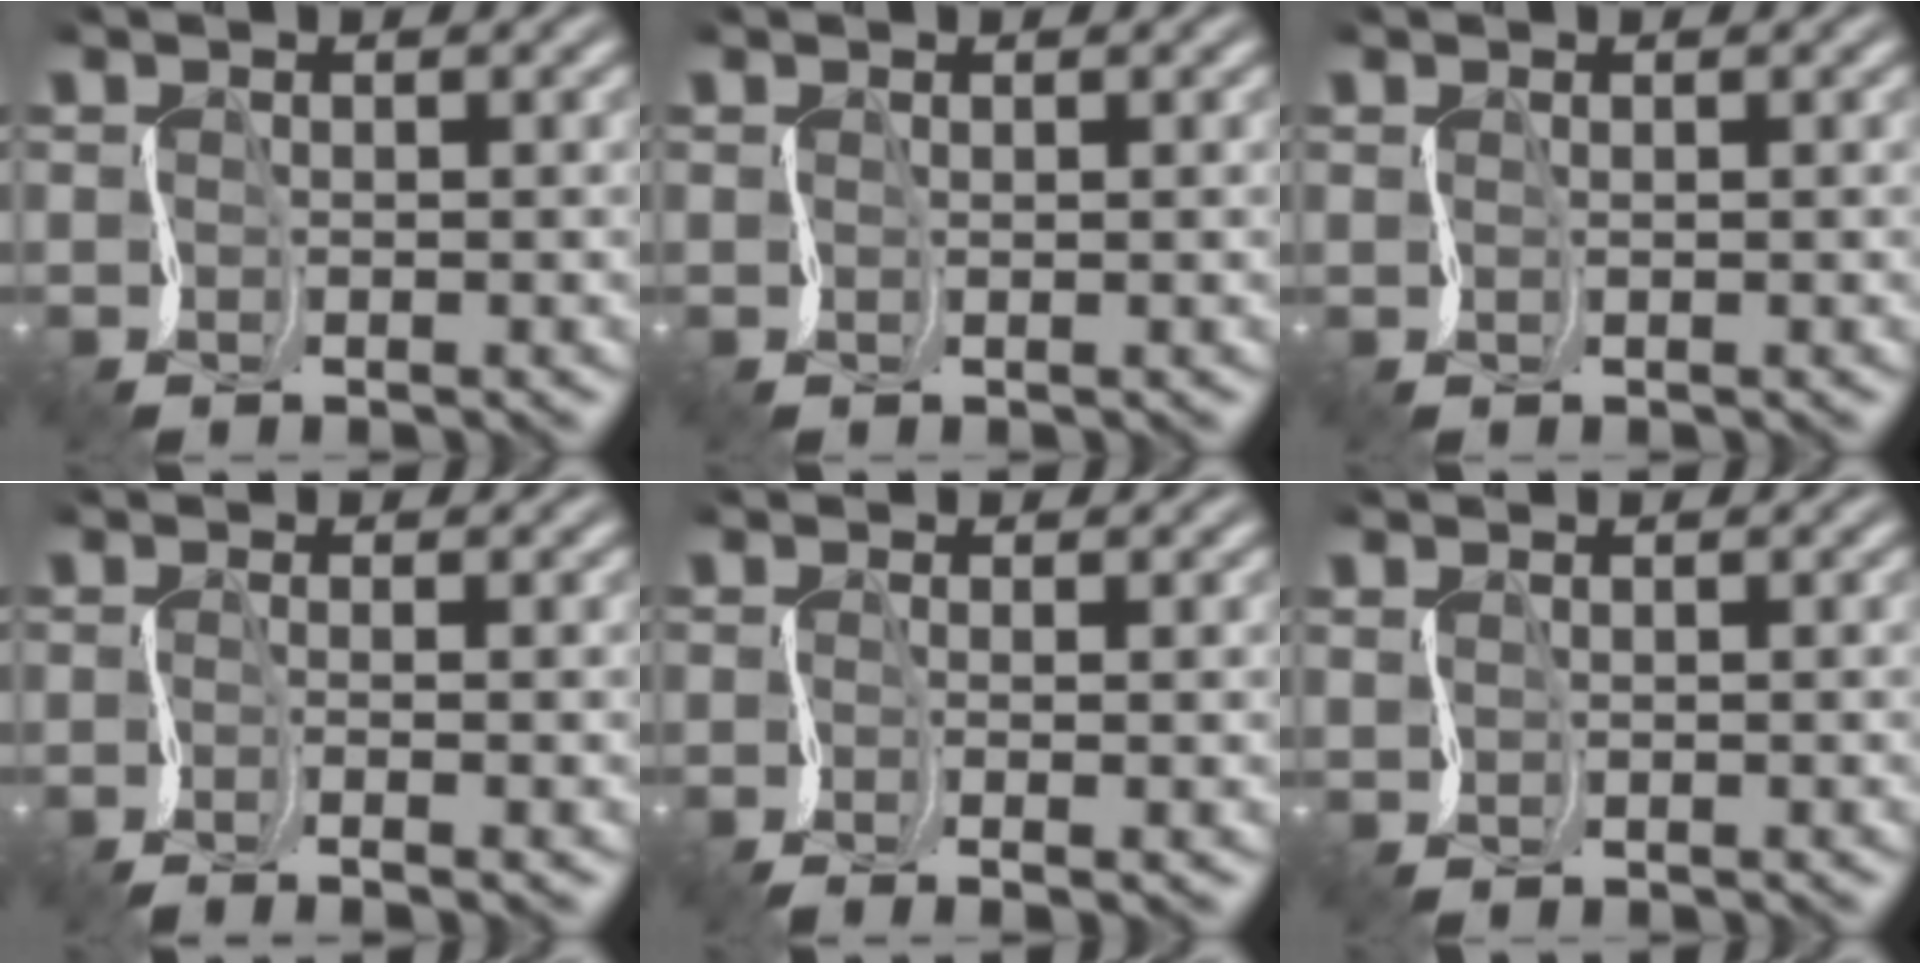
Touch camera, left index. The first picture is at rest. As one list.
[{"total": 0.6, "force": [0.6, 0.0, 0.0], "torque": [0.003, 0.005, 0.012]}, {"total": 0.6, "force": [0.6, 0.0, 0.1], "torque": [0.002, 0.004, 0.012]}, {"total": 2.2, "force": [-0.8, 0.5, 1.9], "torque": [-0.024, -0.005, -0.017]}, {"total": 2.1, "force": [-0.4, 0.6, 2.0], "torque": [-0.026, -0.007, -0.008]}, {"total": 0.8, "force": [0.7, -0.2, -0.3], "torque": [0.000, 0.003, 0.019]}]